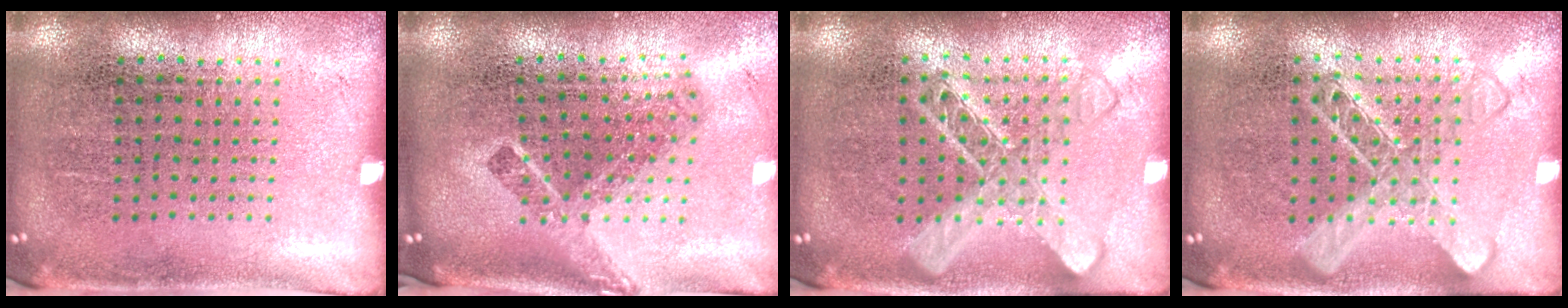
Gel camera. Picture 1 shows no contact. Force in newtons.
{"total": 2.2, "press": 1.5, "slide": 1.7}
{"total": 2.9, "press": 2.9, "slide": 0.5}
{"total": 2.8, "press": 2.7, "slide": 0.5}